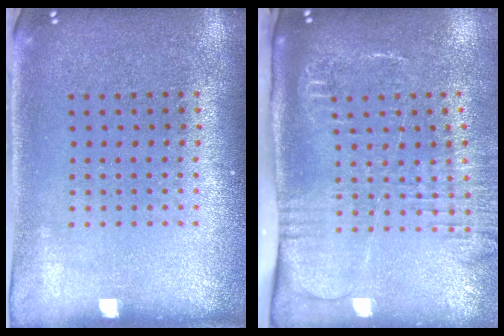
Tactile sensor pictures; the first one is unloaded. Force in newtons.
{"total": 2.7, "press": 2.1, "slide": 1.7}